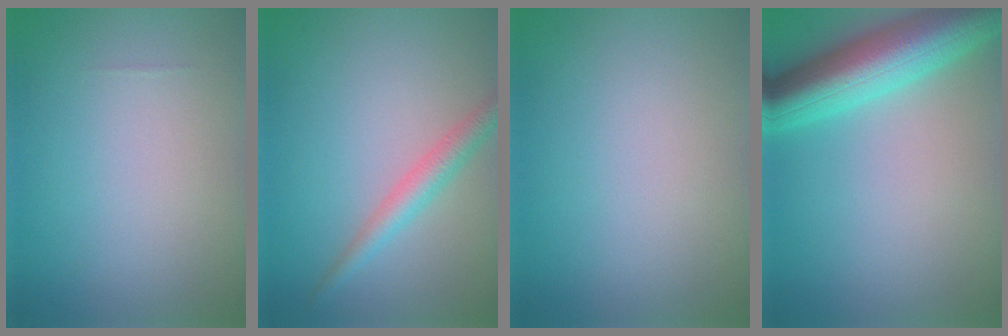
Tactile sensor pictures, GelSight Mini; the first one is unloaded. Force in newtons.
{"total": 2.5, "press": 2.5, "slide": 0.0}
{"total": 0.0}
{"total": 8.6, "press": 8.6, "slide": 0.4}